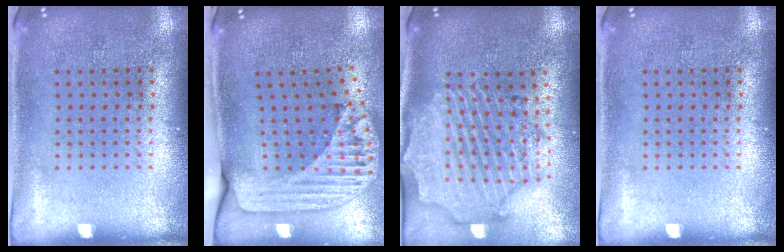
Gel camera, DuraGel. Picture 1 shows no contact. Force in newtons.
{"total": 2.4, "press": 1.7, "slide": 1.6}
{"total": 3.0, "press": 2.6, "slide": 1.5}
{"total": 0.0}